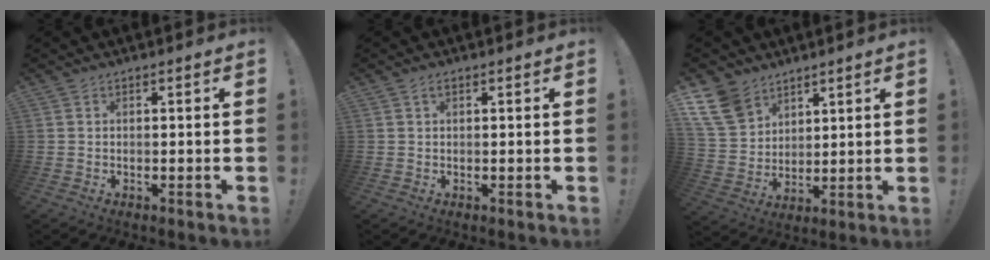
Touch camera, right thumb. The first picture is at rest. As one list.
[{"total": 1.2, "force": [0.6, 0.6, 0.9], "torque": [-0.015, 0.002, 0.009]}, {"total": 13.2, "force": [8.5, 8.8, 4.9], "torque": [-0.092, -0.049, 0.171]}]